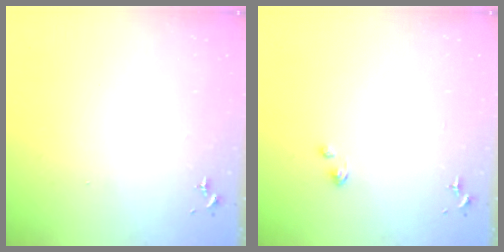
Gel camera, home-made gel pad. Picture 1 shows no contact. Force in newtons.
{"total": 2.0, "press": 2.0, "slide": 0.4}